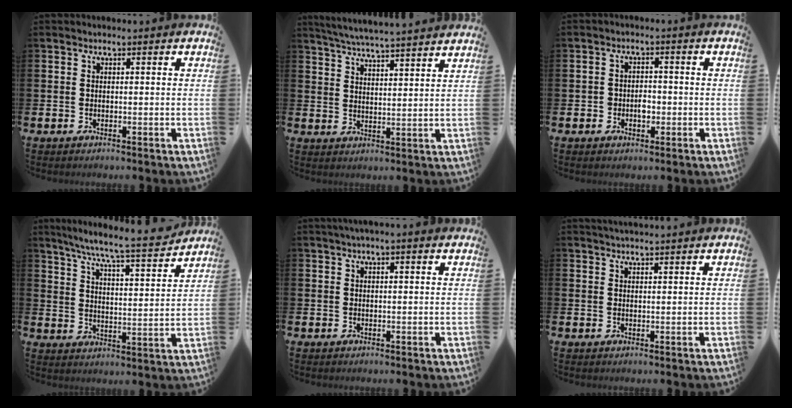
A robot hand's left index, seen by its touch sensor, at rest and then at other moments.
{"total": 5.5, "force": [5.5, -0.5, 0.8], "torque": [-0.038, -0.032, 0.097]}
{"total": 2.1, "force": [-0.6, 1.7, 1.1], "torque": [-0.003, -0.004, -0.019]}
{"total": 8.3, "force": [7.7, 0.1, 3.2], "torque": [-0.083, -0.056, 0.131]}
{"total": 1.5, "force": [1.3, -0.1, 0.8], "torque": [-0.013, 0.001, 0.022]}
{"total": 2.1, "force": [2.0, -0.1, 0.3], "torque": [-0.007, -0.006, 0.037]}